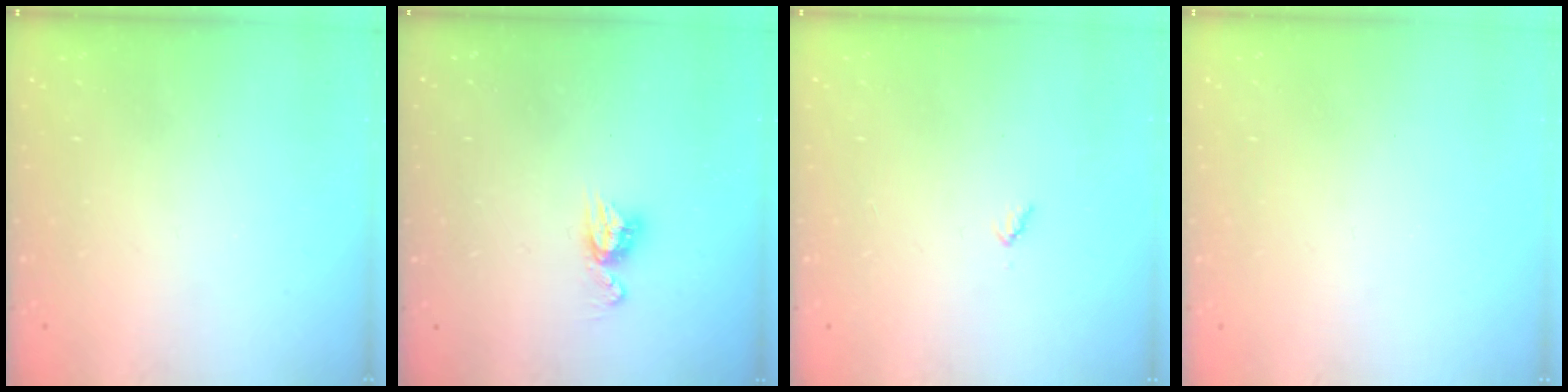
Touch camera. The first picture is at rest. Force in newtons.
{"total": 6.8, "press": 6.8, "slide": 0.5}
{"total": 3.0, "press": 3.0, "slide": 0.3}
{"total": 0.5, "press": 0.5, "slide": 0.1}